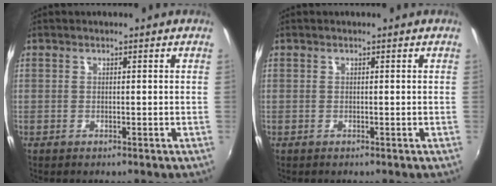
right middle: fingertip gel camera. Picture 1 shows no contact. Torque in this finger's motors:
{"motor_torque": [0.00, 0.00, 0.00, 0.00]}